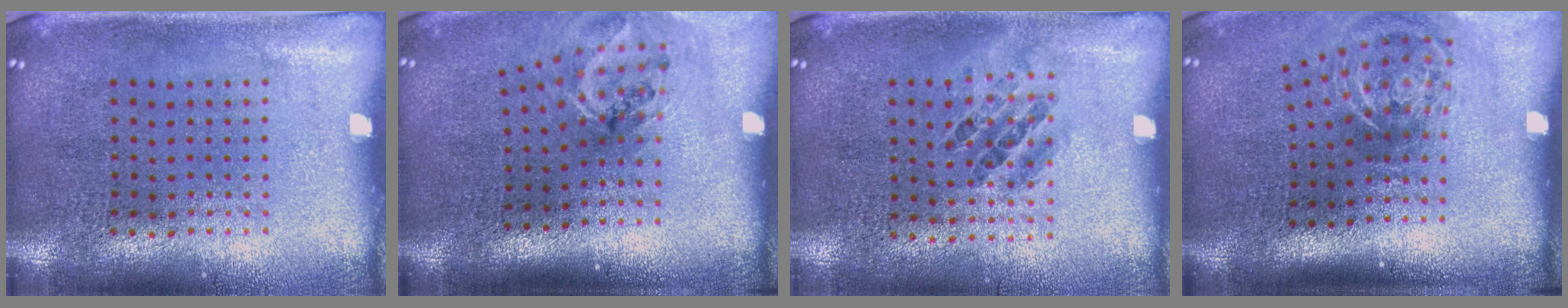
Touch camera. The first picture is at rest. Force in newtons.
{"total": 1.3, "press": 1.1, "slide": 0.7}
{"total": 0.9, "press": 0.6, "slide": 0.6}
{"total": 2.2, "press": 1.4, "slide": 1.7}